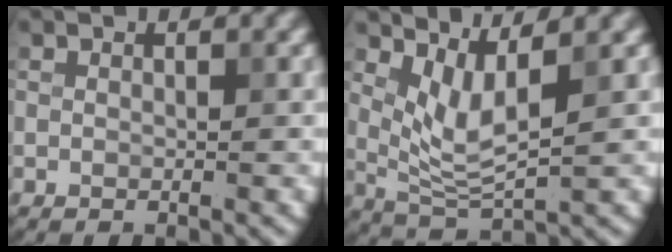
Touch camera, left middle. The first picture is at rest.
{"total": 3.7, "force": [1.7, 0.9, 3.2], "torque": [-0.076, -0.011, 0.042]}